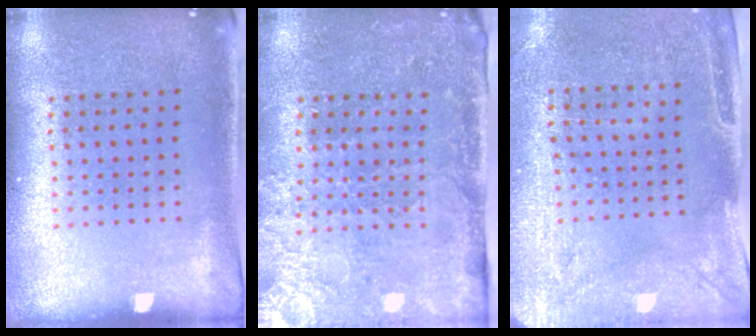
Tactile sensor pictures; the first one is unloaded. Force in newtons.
{"total": 3.4, "press": 3.4, "slide": 0.4}
{"total": 3.0, "press": 2.3, "slide": 1.8}